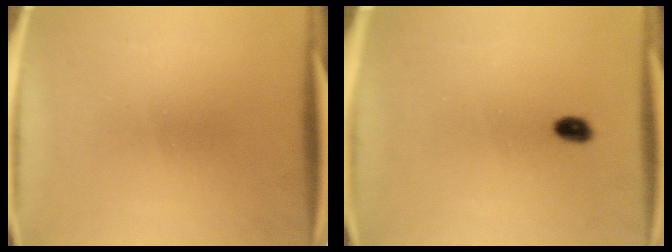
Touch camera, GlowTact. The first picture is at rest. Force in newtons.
{"total": 1.9}